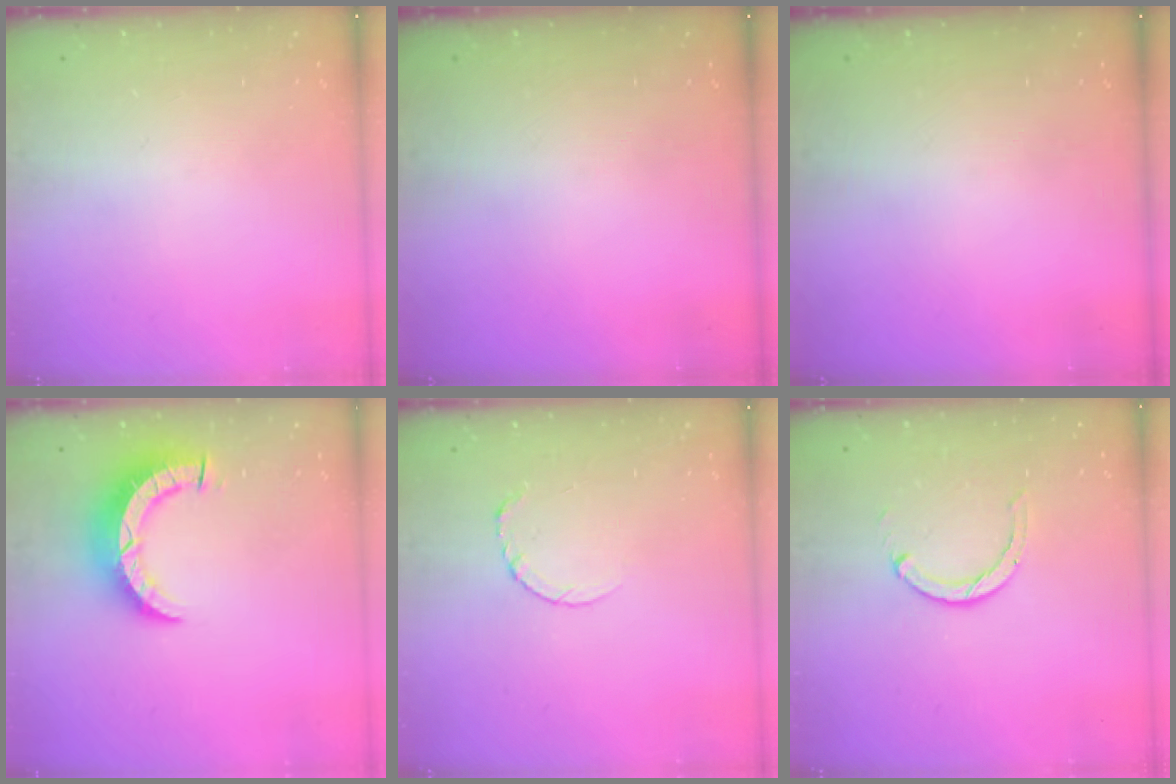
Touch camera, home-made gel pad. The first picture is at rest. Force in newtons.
{"total": 0.0}
{"total": 0.0}
{"total": 8.2, "press": 8.1, "slide": 0.8}
{"total": 3.9, "press": 3.9, "slide": 0.3}
{"total": 2.0, "press": 2.0, "slide": 0.3}